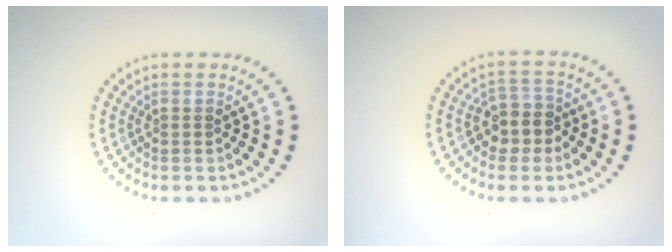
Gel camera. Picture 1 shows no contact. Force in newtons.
{"total": 2.9, "press": 2.6, "slide": 1.2}